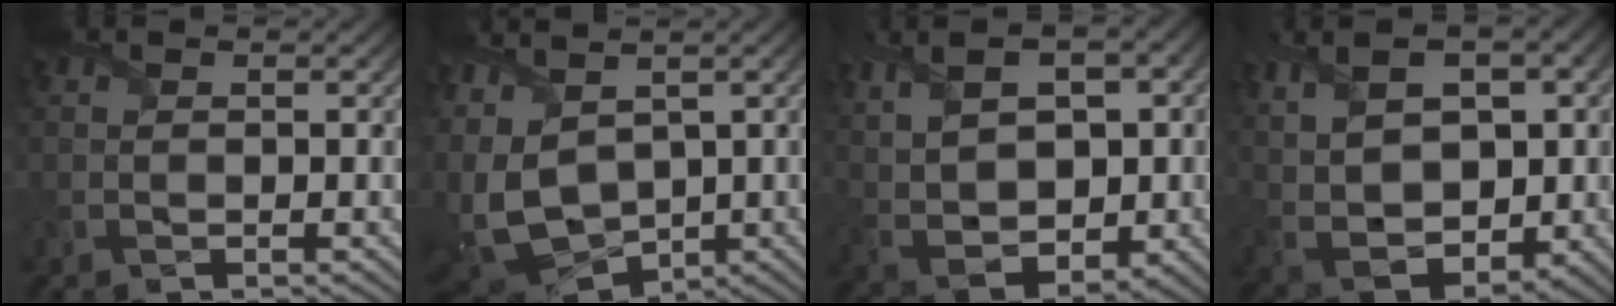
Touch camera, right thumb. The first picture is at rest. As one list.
[{"total": 13.1, "force": [0.0, 8.4, 10.1], "torque": [-0.283, -0.017, 0.027]}, {"total": 11.4, "force": [2.4, 7.0, 8.6], "torque": [-0.188, 0.006, 0.054]}, {"total": 12.8, "force": [2.4, 8.1, 9.6], "torque": [-0.195, 0.010, 0.052]}]